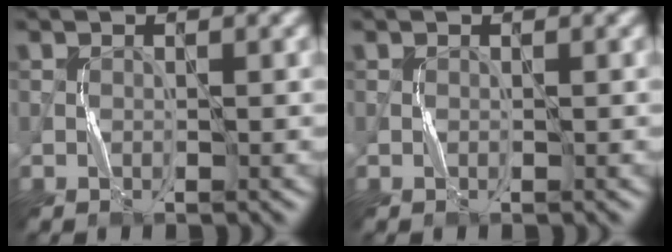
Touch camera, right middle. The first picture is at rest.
{"total": 0.0}